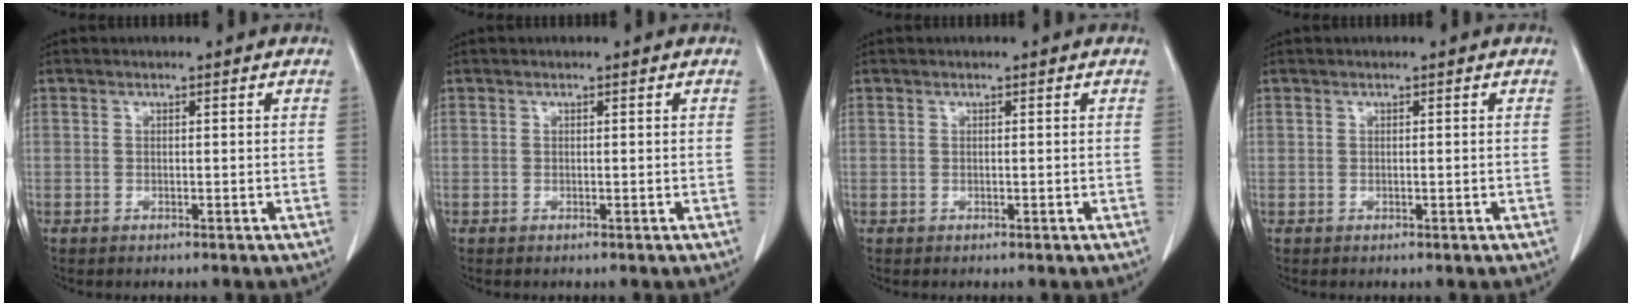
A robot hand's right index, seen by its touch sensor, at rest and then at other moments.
{"total": 0.0}
{"total": 0.0}
{"total": 0.0}